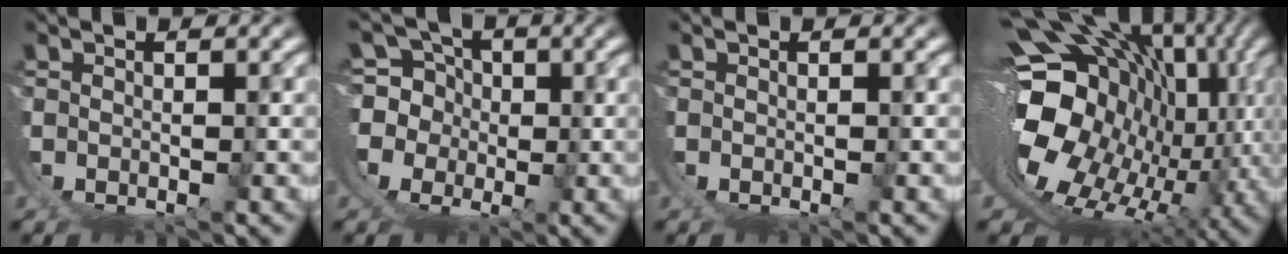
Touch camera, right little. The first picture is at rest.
{"total": 14.3, "force": [-1.4, 13.7, 4.1], "torque": [-0.165, -0.062, -0.024]}
{"total": 0.0}
{"total": 22.4, "force": [-0.7, 15.4, 16.3], "torque": [-0.271, -0.052, 0.004]}